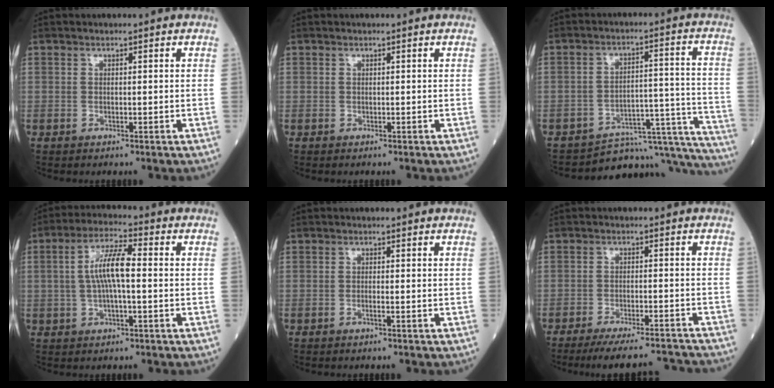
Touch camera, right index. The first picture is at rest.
{"total": 0.0}
{"total": 18.8, "force": [-18.3, 2.6, 3.2], "torque": [0.011, 0.055, -0.238]}
{"total": 7.7, "force": [0.2, 1.7, 7.5], "torque": [-0.150, 0.017, 0.001]}
{"total": 0.8, "force": [-0.4, -0.1, 0.6], "torque": [-0.014, 0.000, -0.008]}
{"total": 14.0, "force": [-13.3, 0.6, 4.3], "torque": [-0.065, -0.008, -0.183]}